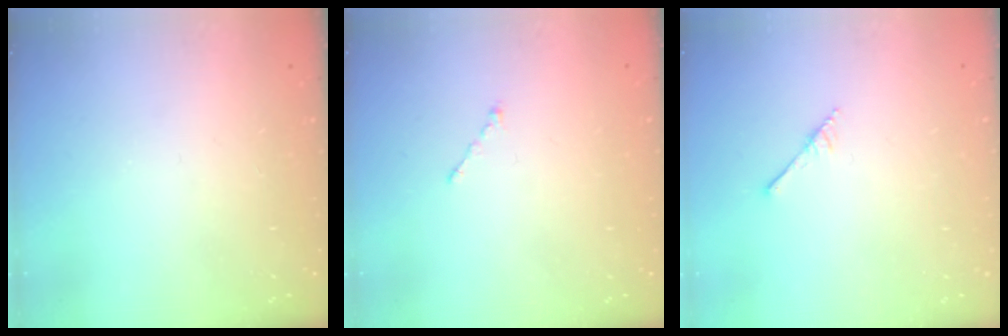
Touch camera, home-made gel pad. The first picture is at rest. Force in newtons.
{"total": 0.7, "press": 0.7, "slide": 0.2}
{"total": 2.9, "press": 2.9, "slide": 0.2}